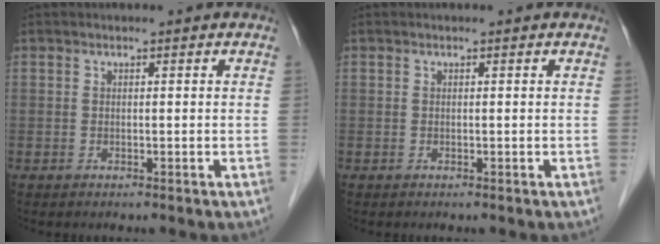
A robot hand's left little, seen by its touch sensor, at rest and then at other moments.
{"total": 0.0}